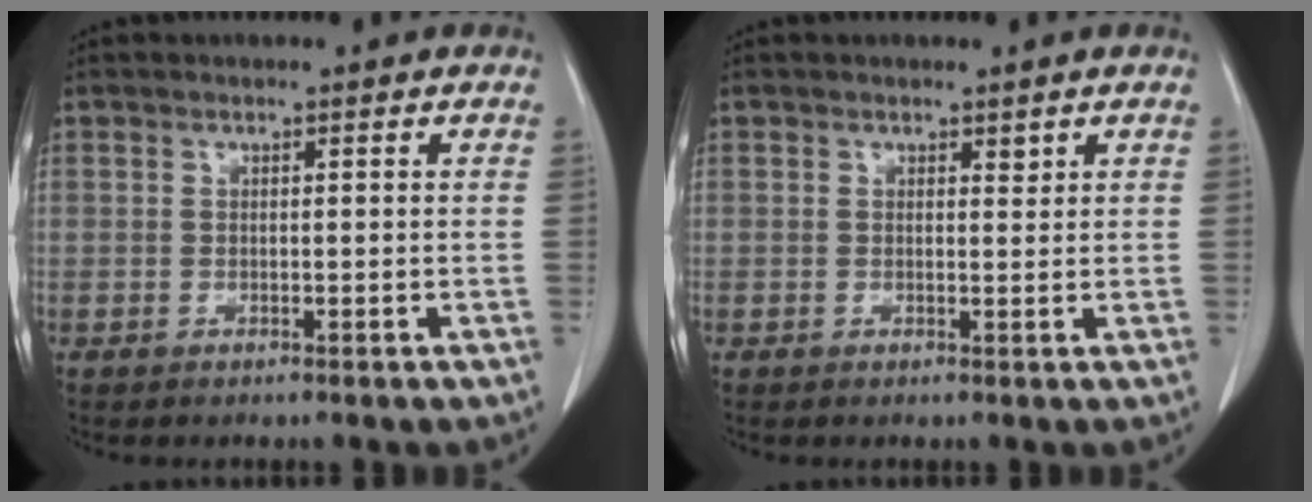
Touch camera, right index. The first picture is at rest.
{"total": 0.9, "force": [0.6, 0.3, 0.5], "torque": [-0.007, -0.005, 0.009]}